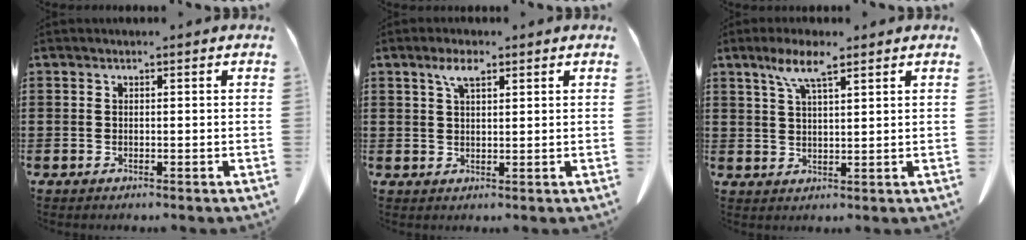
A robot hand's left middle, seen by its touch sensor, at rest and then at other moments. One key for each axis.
{"total": 3.7, "fx": 2.1, "fy": 1.1, "fz": 2.9, "tx": -0.063, "ty": 0.005, "tz": 0.037}
{"total": 6.1, "fx": 3.7, "fy": 1.3, "fz": 4.7, "tx": -0.102, "ty": 0.003, "tz": 0.065}